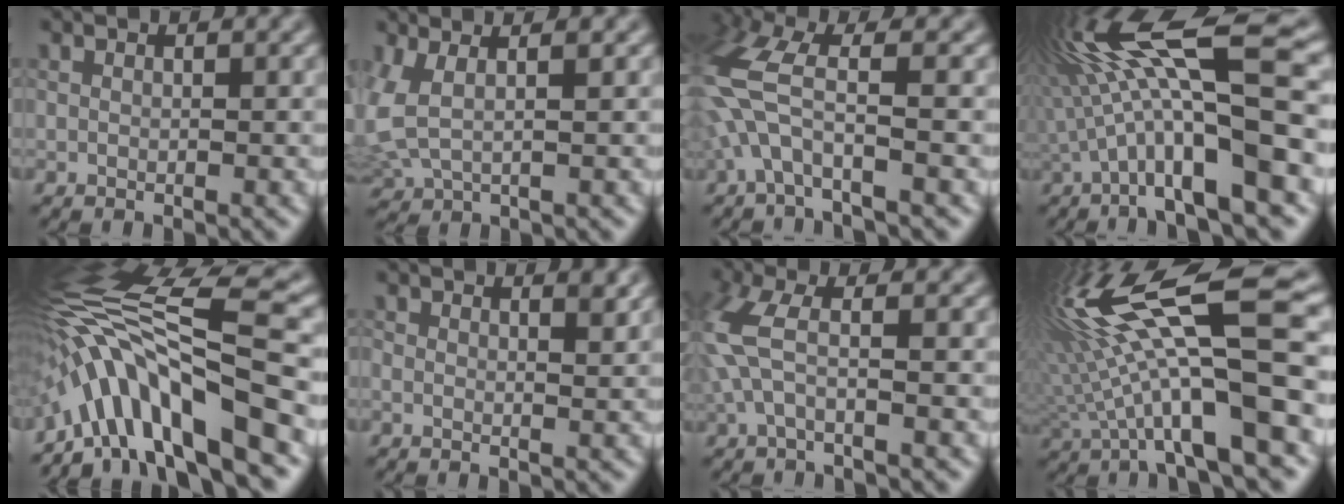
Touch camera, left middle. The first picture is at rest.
{"total": 3.3, "force": [0.3, 1.5, 3.0], "torque": [-0.101, 0.005, 0.022]}
{"total": 5.1, "force": [-1.7, 1.2, 4.6], "torque": [-0.139, 0.010, -0.031]}
{"total": 13.4, "force": [-0.7, 2.4, 13.2], "torque": [-0.240, 0.039, -0.004]}
{"total": 12.7, "force": [-6.7, 2.3, 10.6], "torque": [-0.194, 0.030, -0.099]}
{"total": 1.3, "force": [0.8, 0.5, 0.8], "torque": [-0.002, 0.009, 0.006]}
{"total": 4.0, "force": [-0.3, 1.2, 3.8], "torque": [-0.120, 0.007, -0.003]}
{"total": 15.0, "force": [1.1, 3.1, 14.7], "torque": [-0.272, 0.028, 0.033]}